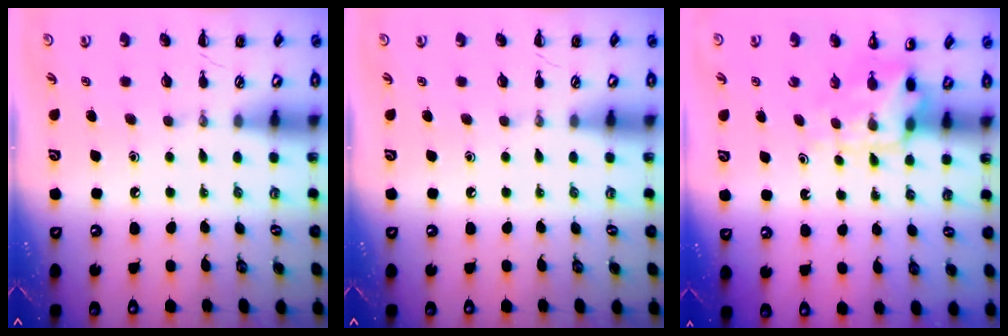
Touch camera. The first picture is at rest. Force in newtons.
{"total": 0.0}
{"total": 5.2, "press": 5.2, "slide": 0.8}